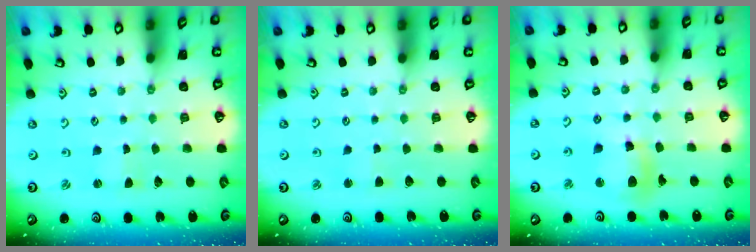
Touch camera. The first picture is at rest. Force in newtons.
{"total": 1.6, "press": 1.5, "slide": 0.3}
{"total": 12.3, "press": 12.1, "slide": 2.3}